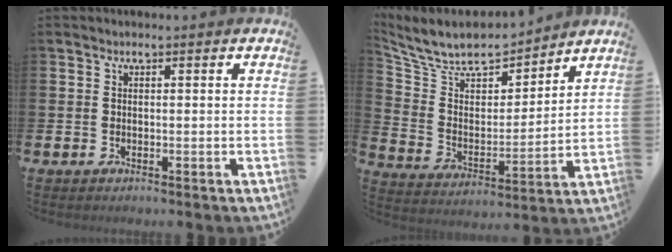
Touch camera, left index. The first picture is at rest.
{"total": 9.0, "force": [8.4, 2.7, 1.9], "torque": [-0.083, -0.061, 0.148]}